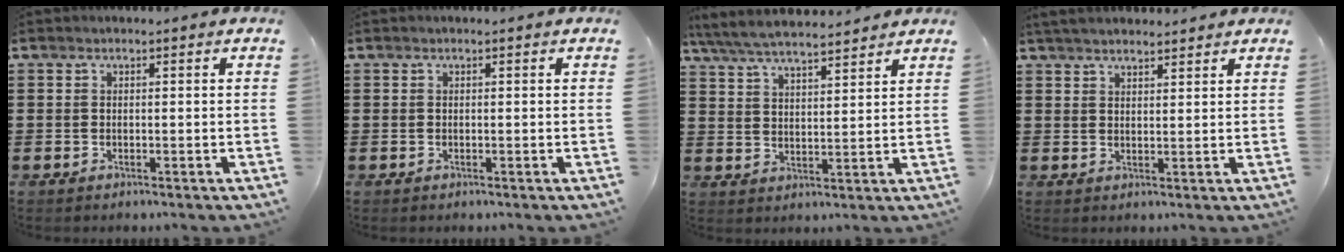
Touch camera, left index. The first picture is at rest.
{"total": 0.0}
{"total": 5.9, "force": [5.4, 0.8, 2.1], "torque": [-0.062, -0.021, 0.096]}
{"total": 3.0, "force": [2.9, 0.5, 0.7], "torque": [-0.024, 0.002, 0.055]}